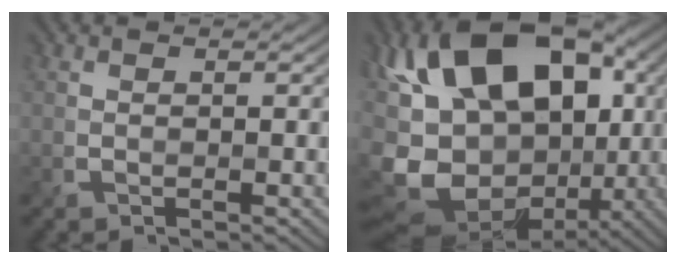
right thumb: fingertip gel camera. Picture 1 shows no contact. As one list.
[{"total": 19.9, "force": [-0.1, 13.6, 14.5], "torque": [-0.276, -0.001, 0.011]}]